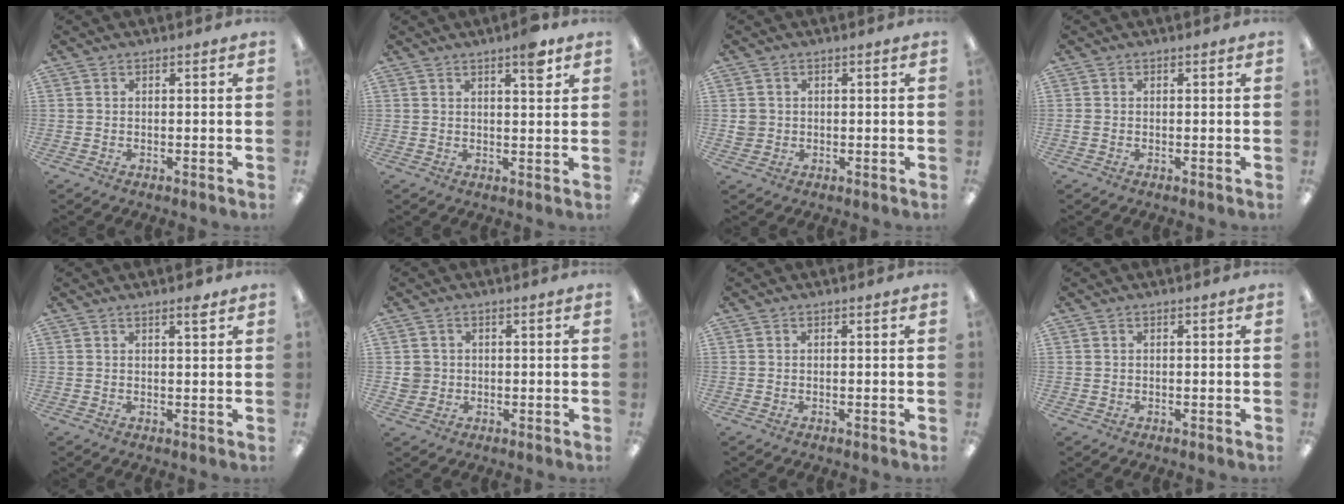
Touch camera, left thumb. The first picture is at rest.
{"total": 4.8, "force": [3.2, 1.1, 3.4], "torque": [-0.045, -0.012, 0.048]}
{"total": 2.5, "force": [0.1, 2.5, 0.1], "torque": [0.002, 0.001, -0.002]}
{"total": 0.6, "force": [-0.2, 0.5, 0.1], "torque": [-0.002, 0.003, -0.004]}
{"total": 2.1, "force": [1.7, 0.3, 1.1], "torque": [-0.009, -0.006, 0.026]}
{"total": 3.3, "force": [0.1, 3.3, 0.2], "torque": [-0.003, 0.004, 0.000]}
{"total": 0.0}
{"total": 0.5, "force": [0.2, 0.4, -0.4], "torque": [0.007, 0.004, 0.002]}